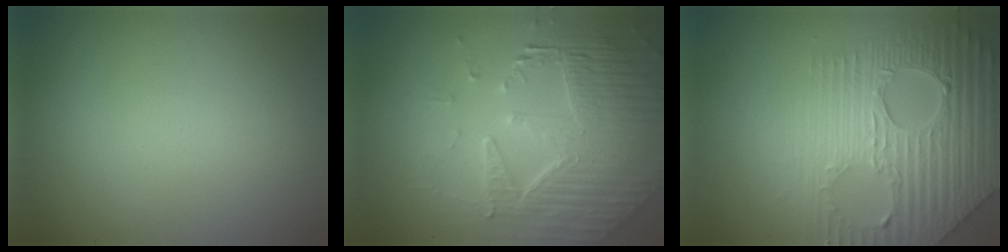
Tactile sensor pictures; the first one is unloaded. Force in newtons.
{"total": 7.1, "press": 5.3, "slide": 4.7}
{"total": 8.4, "press": 5.8, "slide": 6.1}